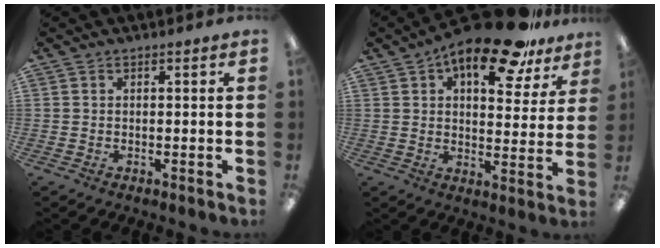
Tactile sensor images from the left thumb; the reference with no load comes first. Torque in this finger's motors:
{"motor_torque": [0.47, 0.60, 1.63, -1.14, 0.21]}